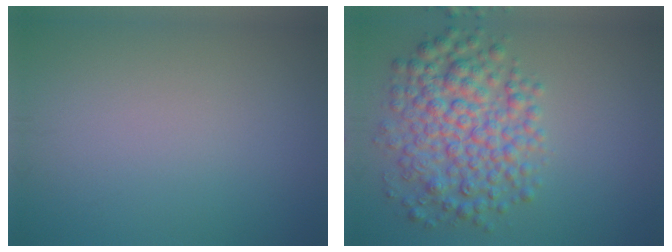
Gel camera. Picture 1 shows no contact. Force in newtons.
{"total": 6.5, "press": 6.5, "slide": 0.0}